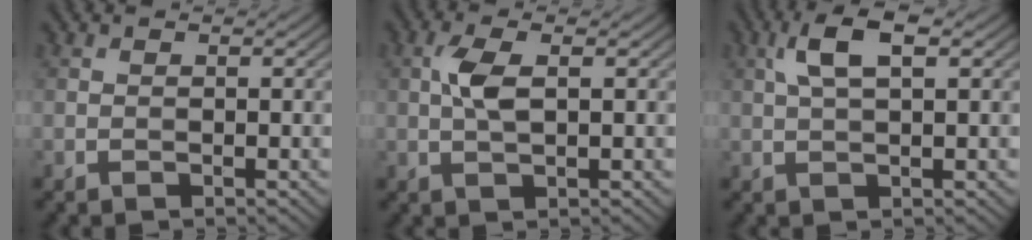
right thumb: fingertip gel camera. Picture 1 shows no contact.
{"total": 3.5, "force": [0.6, 1.3, 3.2], "torque": [-0.077, 0.005, 0.010]}
{"total": 4.9, "force": [1.7, 1.6, 4.3], "torque": [-0.095, 0.010, 0.029]}